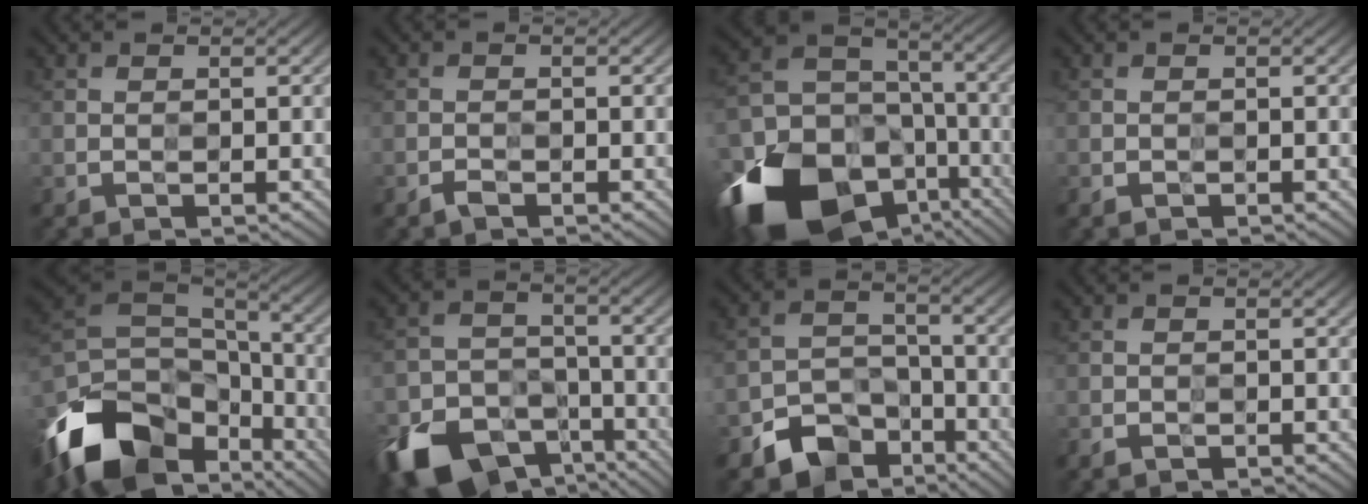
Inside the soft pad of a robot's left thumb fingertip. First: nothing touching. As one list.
[{"total": 0.9, "force": [-0.7, 0.3, 0.4], "torque": [-0.010, 0.000, -0.018]}, {"total": 21.6, "force": [-12.1, 14.4, 10.6], "torque": [-0.269, -0.057, -0.175]}, {"total": 0.6, "force": [-0.4, 0.3, 0.2], "torque": [-0.005, -0.001, -0.009]}, {"total": 16.1, "force": [-8.8, 10.0, 8.9], "torque": [-0.229, -0.029, -0.142]}, {"total": 13.4, "force": [-8.3, 8.1, 6.7], "torque": [-0.164, -0.033, -0.145]}, {"total": 8.0, "force": [-5.3, 5.1, 3.1], "torque": [-0.056, -0.012, -0.104]}, {"total": 0.9, "force": [-0.7, 0.5, 0.3], "torque": [-0.007, -0.002, -0.016]}]